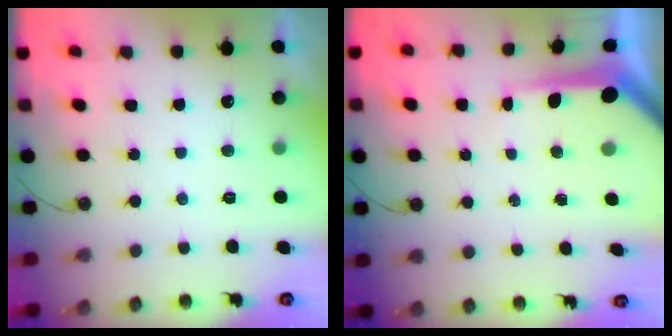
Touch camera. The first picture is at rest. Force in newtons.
{"total": 8.0, "press": 8.0, "slide": 0.9}